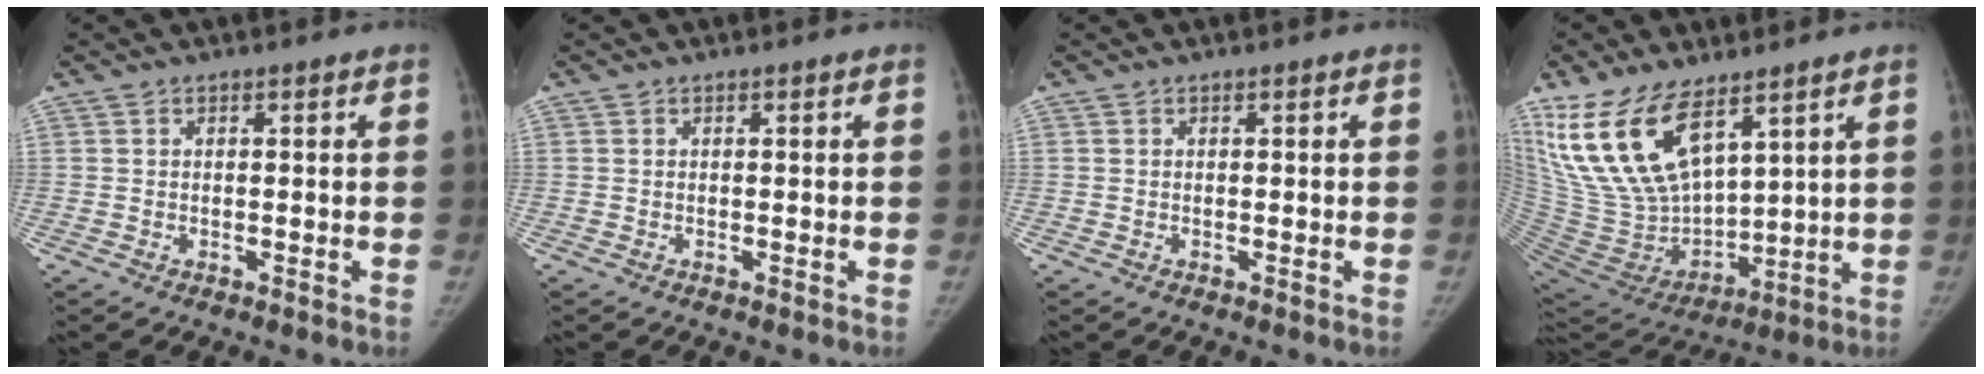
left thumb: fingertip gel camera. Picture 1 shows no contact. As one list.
[{"total": 0.0}, {"total": 0.0}, {"total": 19.1, "force": [11.2, 9.0, 12.7], "torque": [-0.224, -0.057, 0.235]}]